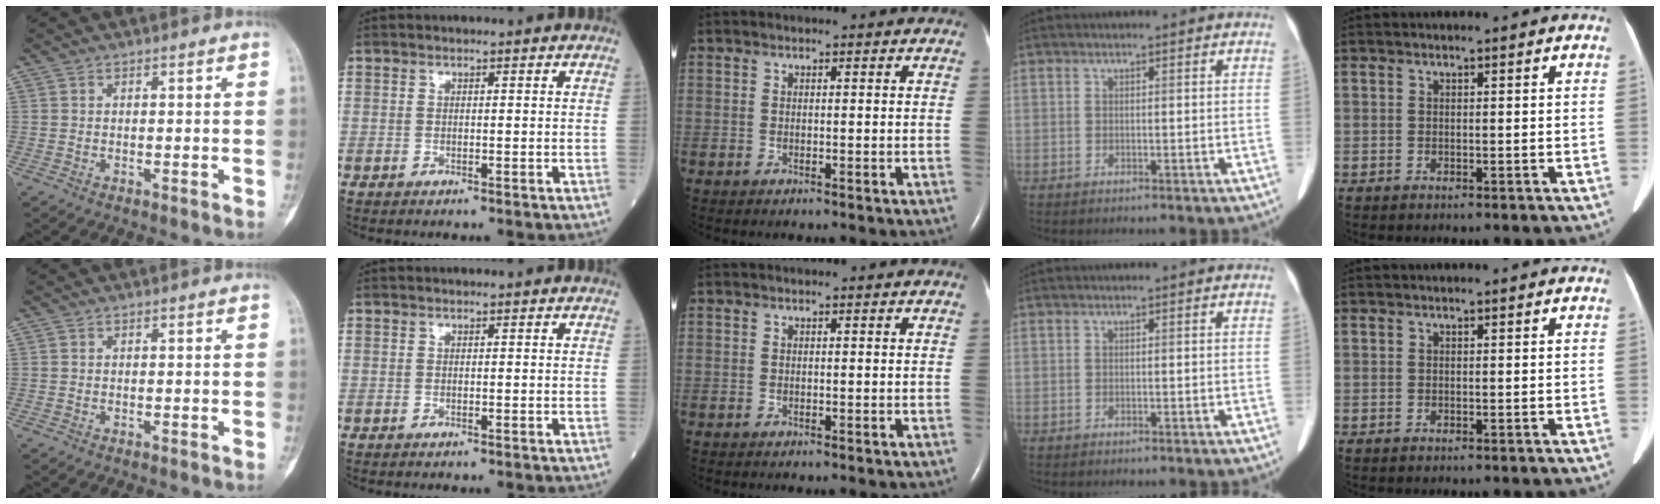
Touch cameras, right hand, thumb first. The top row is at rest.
{}